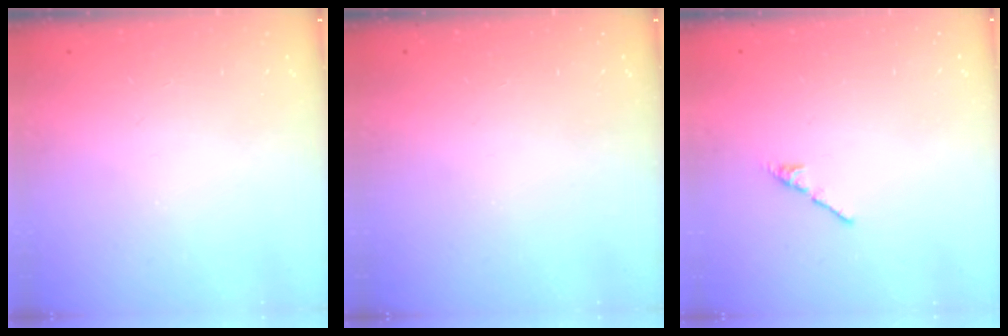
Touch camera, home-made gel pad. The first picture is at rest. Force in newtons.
{"total": 0.0}
{"total": 2.7, "press": 2.6, "slide": 0.8}